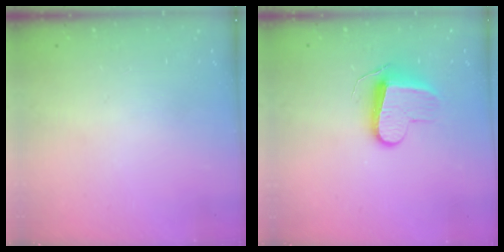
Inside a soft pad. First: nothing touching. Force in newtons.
{"total": 9.6, "press": 9.6, "slide": 0.2}